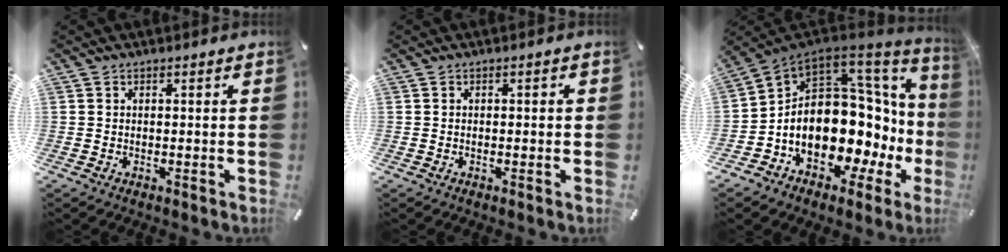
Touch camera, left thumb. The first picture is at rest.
{"total": 0.8, "force": [-0.3, 0.4, 0.6], "torque": [-0.011, 0.000, -0.006]}
{"total": 20.9, "force": [-3.4, 12.9, 16.1], "torque": [-0.271, -0.047, -0.040]}